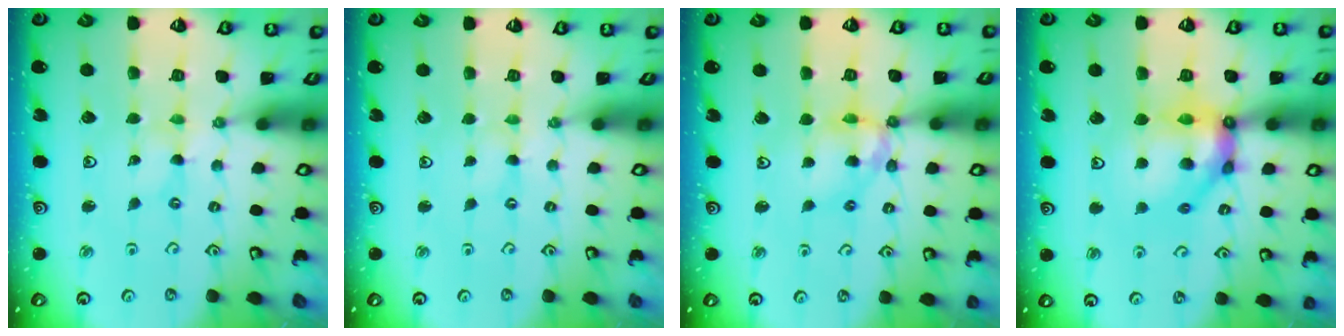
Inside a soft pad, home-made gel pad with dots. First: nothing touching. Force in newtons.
{"total": 0.0}
{"total": 11.9, "press": 11.8, "slide": 0.9}
{"total": 13.9, "press": 13.9, "slide": 1.5}